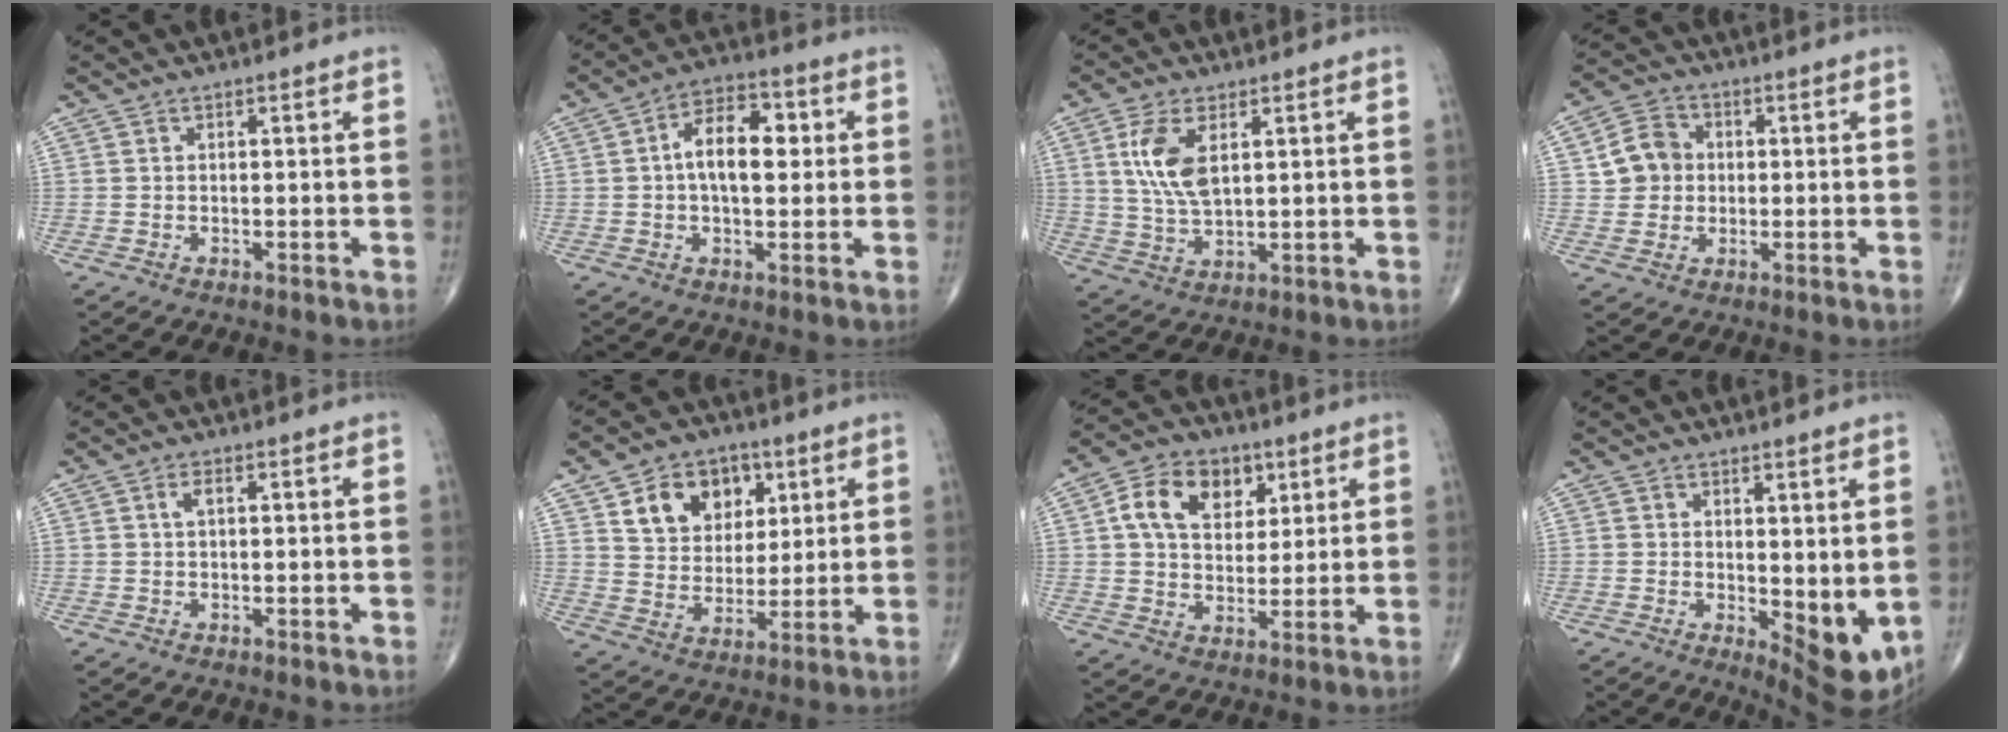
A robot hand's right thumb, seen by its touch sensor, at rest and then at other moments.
{"total": 10.5, "force": [1.2, 5.8, 8.7], "torque": [-0.128, 0.019, 0.014]}
{"total": 8.8, "force": [2.8, 4.3, 7.2], "torque": [-0.149, -0.010, 0.058]}
{"total": 6.8, "force": [0.7, 6.0, 3.0], "torque": [-0.033, 0.009, 0.005]}
{"total": 1.5, "force": [0.4, 0.6, 1.3], "torque": [-0.028, 0.005, 0.006]}
{"total": 12.5, "force": [5.4, 9.2, 6.4], "torque": [-0.062, -0.022, 0.096]}
{"total": 12.0, "force": [4.3, 8.4, 7.4], "torque": [-0.097, -0.004, 0.070]}
{"total": 8.1, "force": [0.1, 3.3, 7.4], "torque": [-0.084, -0.022, 0.012]}